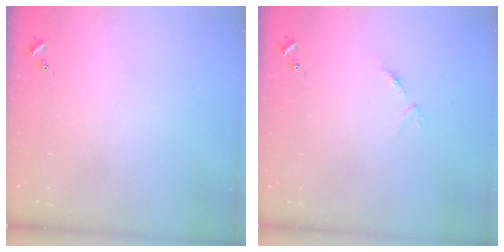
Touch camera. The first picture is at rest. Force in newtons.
{"total": 3.0, "press": 2.9, "slide": 0.4}